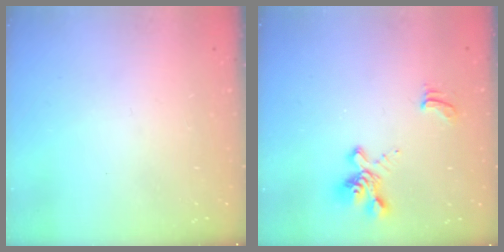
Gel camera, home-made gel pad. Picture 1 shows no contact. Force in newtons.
{"total": 2.3, "press": 1.9, "slide": 1.3}